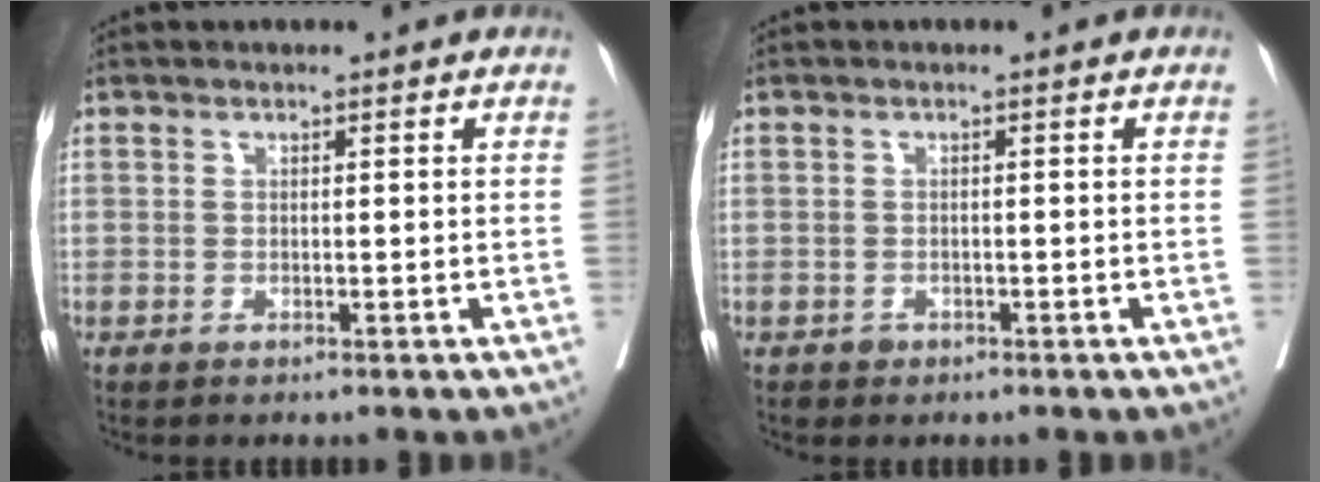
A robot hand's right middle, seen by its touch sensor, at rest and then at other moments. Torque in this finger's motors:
{"motor_torque": [0.08, 0.03, 0.01, 0.00]}